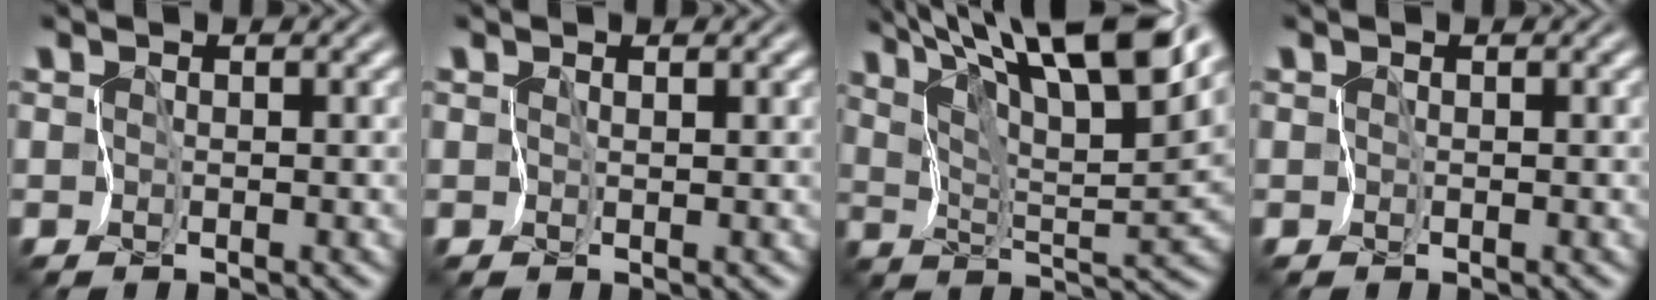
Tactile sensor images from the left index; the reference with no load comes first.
{"total": 0.7, "force": [0.6, 0.2, 0.4], "torque": [-0.001, 0.002, 0.015]}
{"total": 13.3, "force": [9.4, 2.8, 8.9], "torque": [-0.148, 0.015, 0.133]}
{"total": 0.0}